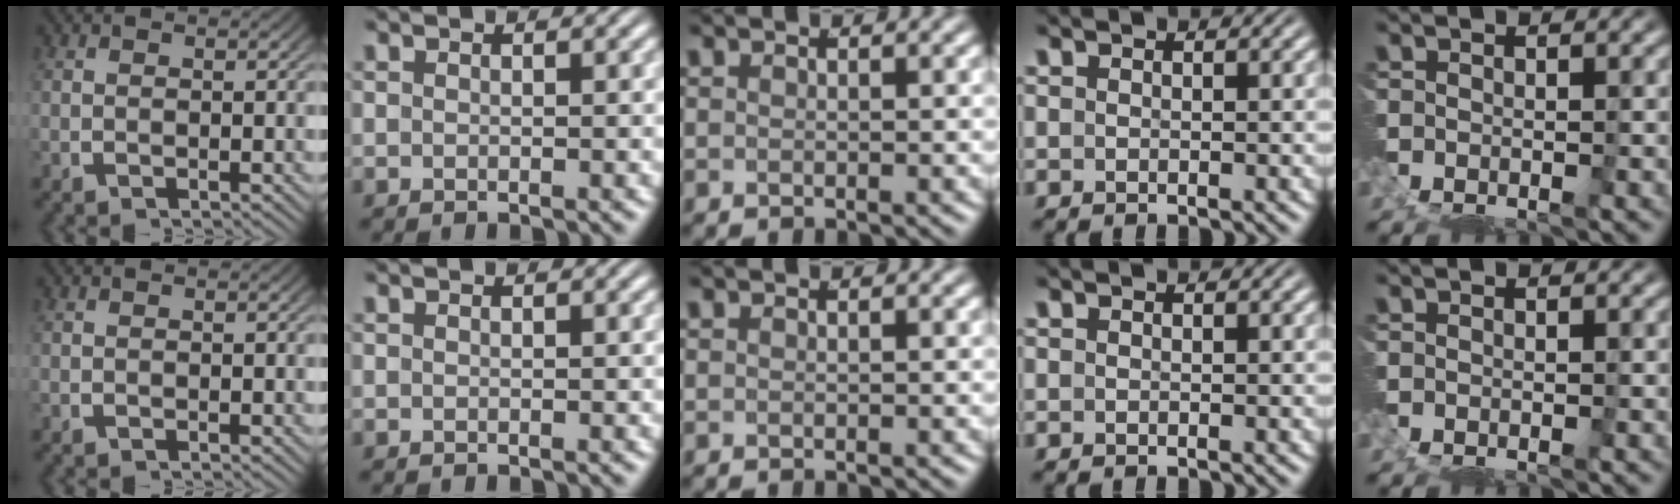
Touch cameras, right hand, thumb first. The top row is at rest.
{}